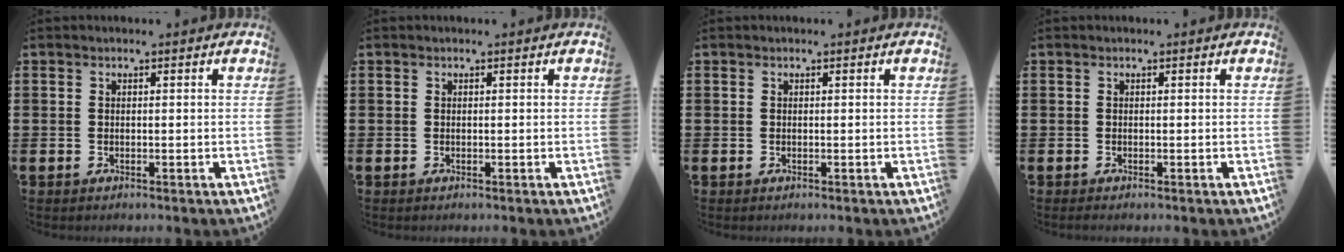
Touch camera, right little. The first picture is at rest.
{"total": 0.0}
{"total": 0.0}
{"total": 0.0}